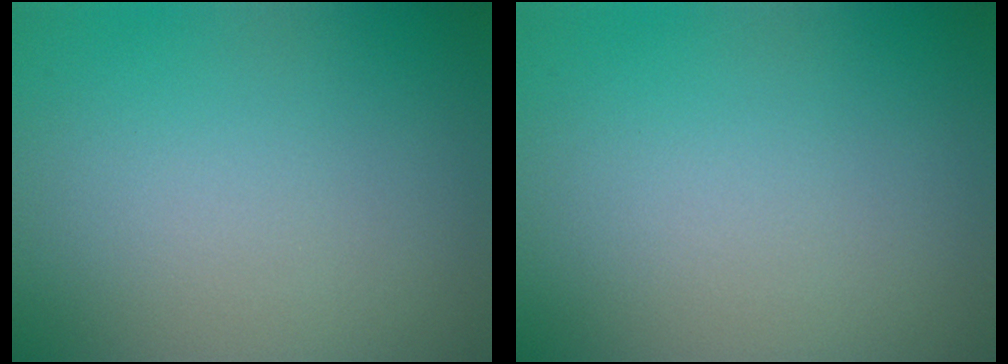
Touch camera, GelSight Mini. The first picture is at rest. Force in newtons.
{"total": 0.0}